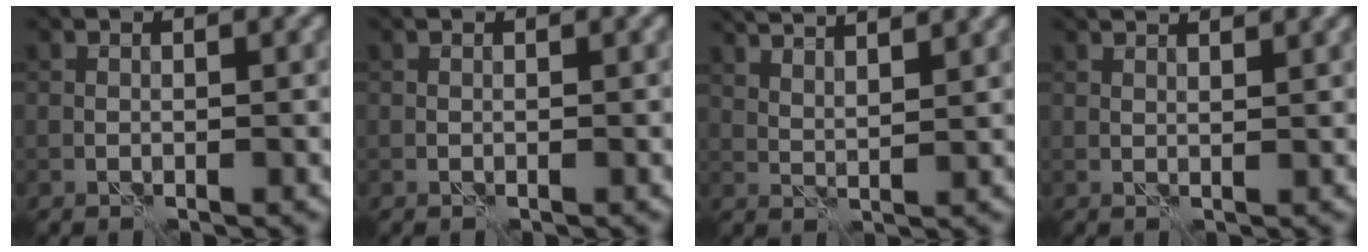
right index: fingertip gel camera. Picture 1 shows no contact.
{"total": 0.0}
{"total": 6.5, "force": [5.0, 1.9, 3.7], "torque": [-0.045, 0.025, 0.048]}
{"total": 3.0, "force": [2.4, 0.9, 1.6], "torque": [-0.014, 0.014, 0.010]}